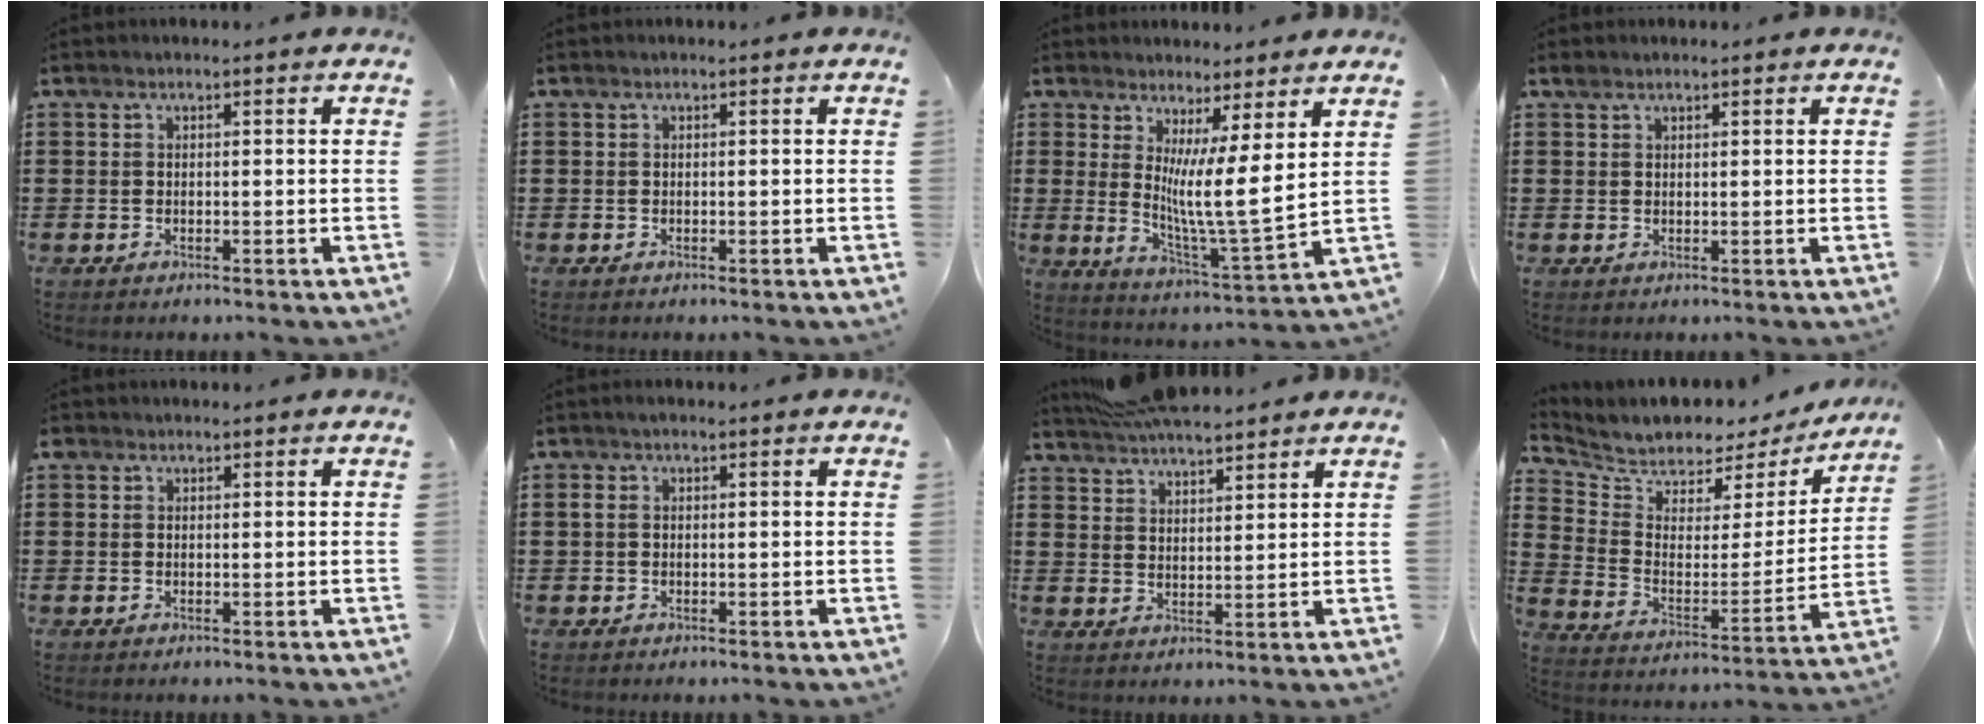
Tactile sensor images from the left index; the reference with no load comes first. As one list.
[{"total": 0.0}, {"total": 8.8, "force": [3.5, 0.6, 8.1], "torque": [-0.135, -0.040, 0.058]}, {"total": 1.3, "force": [1.0, 0.7, 0.2], "torque": [-0.006, 0.003, 0.020]}, {"total": 0.5, "force": [0.2, 0.5, 0.1], "torque": [-0.004, 0.005, 0.003]}, {"total": 1.2, "force": [-0.2, 0.6, 1.0], "torque": [-0.028, -0.001, -0.007]}, {"total": 5.2, "force": [4.9, 0.8, 1.5], "torque": [-0.044, -0.006, 0.094]}, {"total": 5.2, "force": [5.0, 1.3, 0.0], "torque": [-0.039, -0.046, 0.082]}]